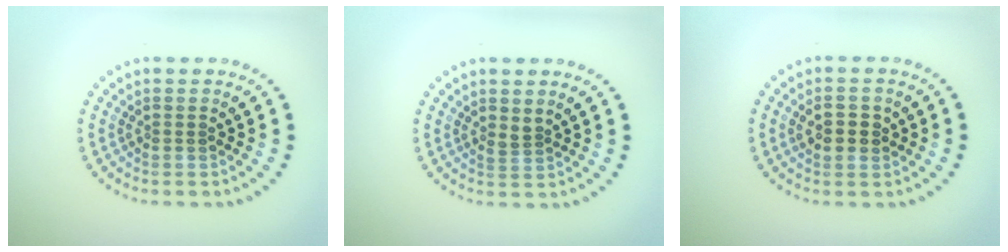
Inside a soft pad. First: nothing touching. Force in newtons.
{"total": 1.0, "press": 0.6, "slide": 0.8}
{"total": 2.4, "press": 2.4, "slide": 0.2}